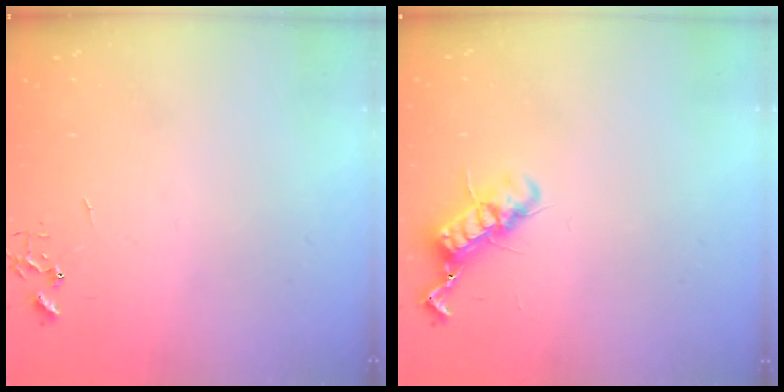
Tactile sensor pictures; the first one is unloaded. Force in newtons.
{"total": 11.9, "press": 11.9, "slide": 0.8}